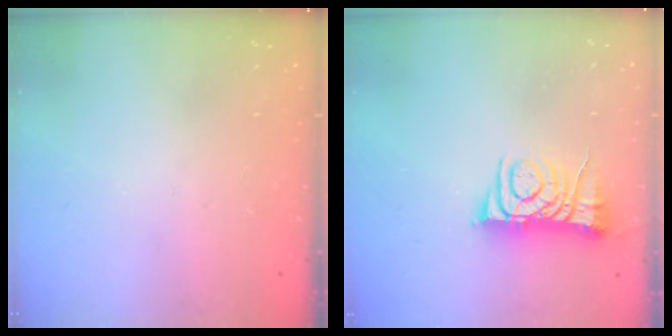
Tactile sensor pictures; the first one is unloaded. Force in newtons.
{"total": 7.0, "press": 7.0, "slide": 0.9}